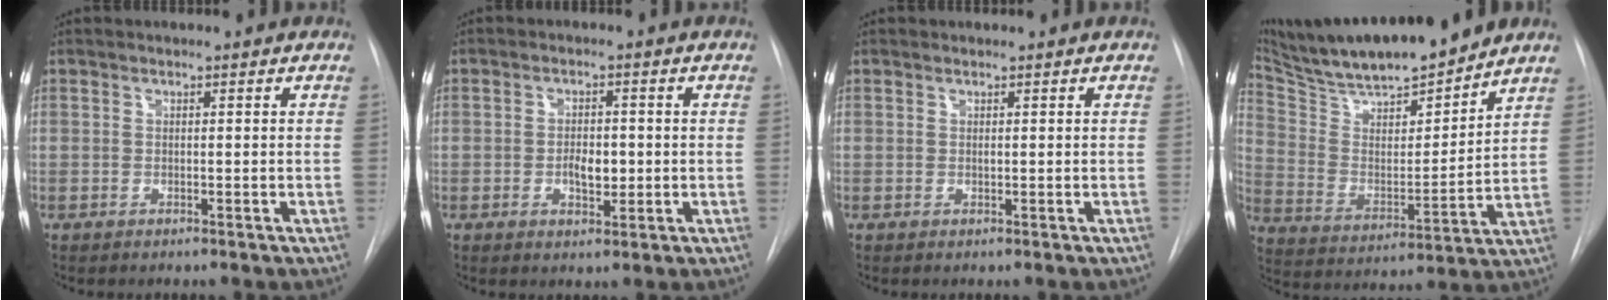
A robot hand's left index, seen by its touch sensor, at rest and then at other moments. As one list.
[{"total": 3.6, "force": [-0.5, 1.9, 3.0], "torque": [-0.047, 0.002, -0.004]}, {"total": 0.0}, {"total": 16.7, "force": [15.0, 2.0, 7.1], "torque": [-0.128, 0.004, 0.262]}]